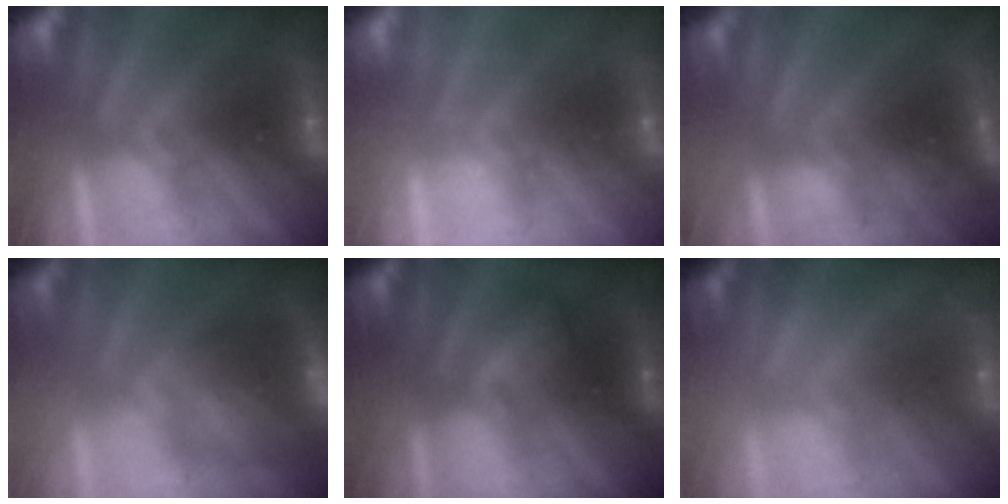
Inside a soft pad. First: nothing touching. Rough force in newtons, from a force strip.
{"total": 2.0}
{"total": 4.7}
{"total": 9.5}
{"total": 2.1}
{"total": 7.4}